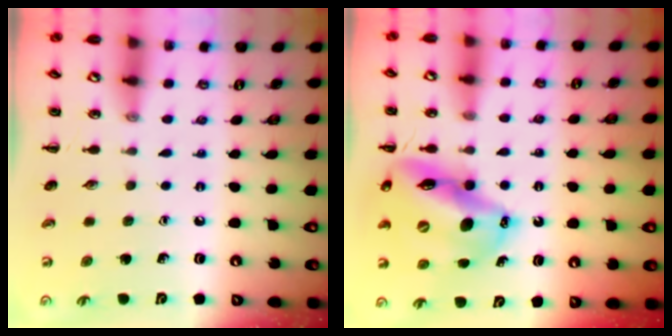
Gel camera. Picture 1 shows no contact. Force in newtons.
{"total": 16.7, "press": 16.1, "slide": 4.6}